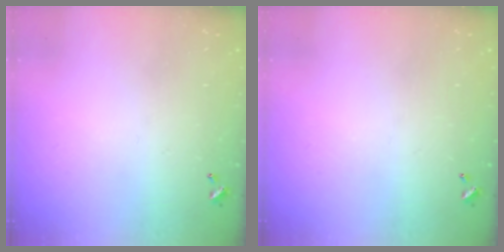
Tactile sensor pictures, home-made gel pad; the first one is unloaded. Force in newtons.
{"total": 0.0}